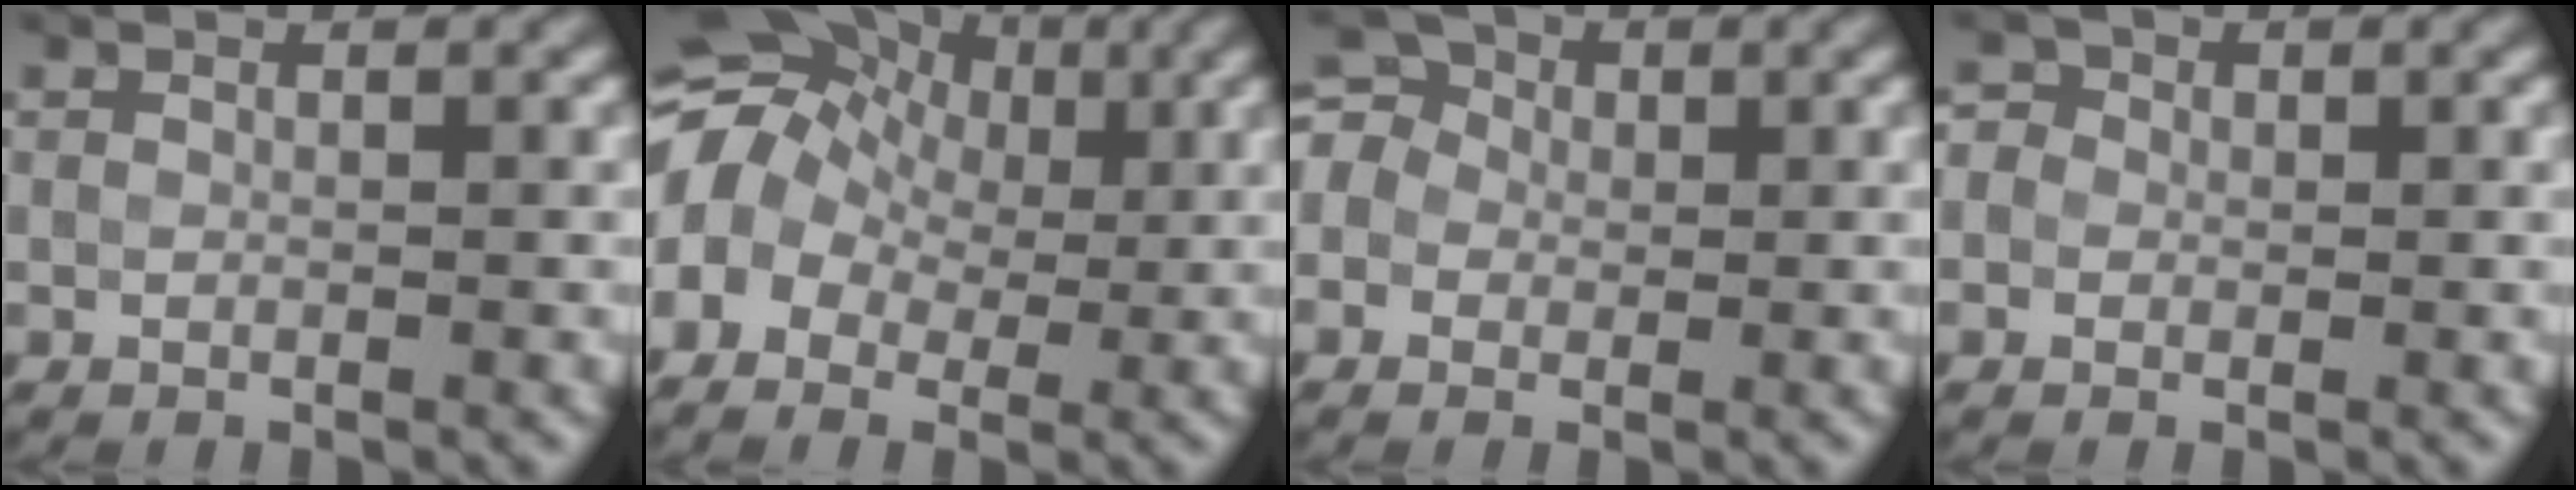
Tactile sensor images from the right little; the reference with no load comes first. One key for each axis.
{"total": 8.6, "fx": 1.0, "fy": 6.6, "fz": 5.5, "tx": -0.096, "ty": 0.033, "tz": 0.005}
{"total": 4.0, "fx": 0.4, "fy": 3.6, "fz": 1.8, "tx": -0.026, "ty": 0.026, "tz": -0.021}
{"total": 2.3, "fx": 0.7, "fy": 1.9, "fz": 1.0, "tx": 0.001, "ty": 0.016, "tz": -0.014}